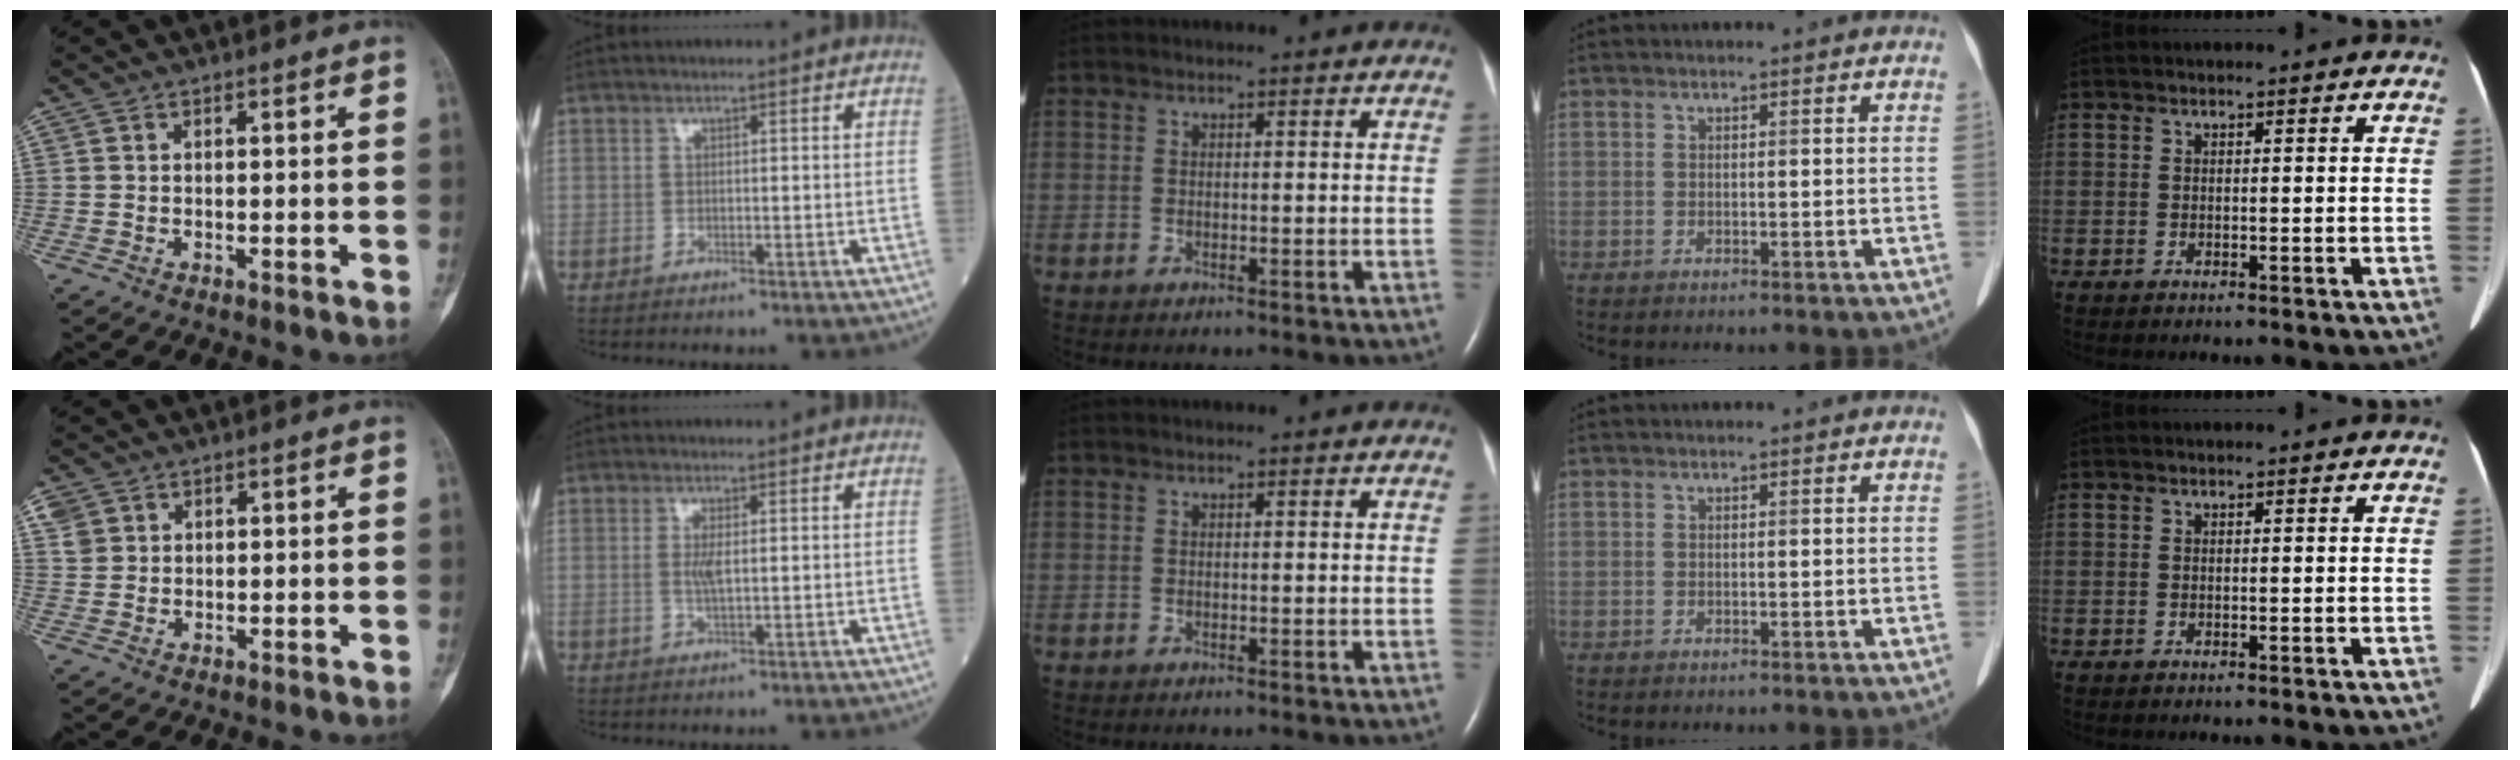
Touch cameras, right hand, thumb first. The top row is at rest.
{"thumb": {"total": 2.7, "force": [1.1, 2.4, 0.7], "torque": [-0.003, 0.002, 0.023]}, "index": {"total": 2.1, "force": [0.2, 0.5, 2.0], "torque": [-0.048, -0.003, 0.004]}}